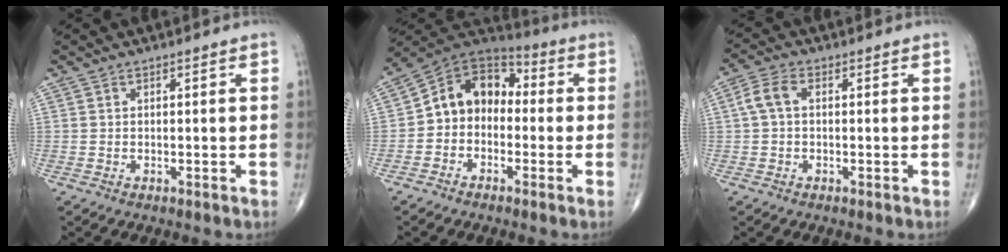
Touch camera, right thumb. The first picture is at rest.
{"total": 11.1, "force": [-1.2, 8.7, 6.8], "torque": [-0.083, 0.050, -0.042]}
{"total": 4.2, "force": [0.4, 2.5, 3.4], "torque": [-0.073, 0.013, 0.002]}